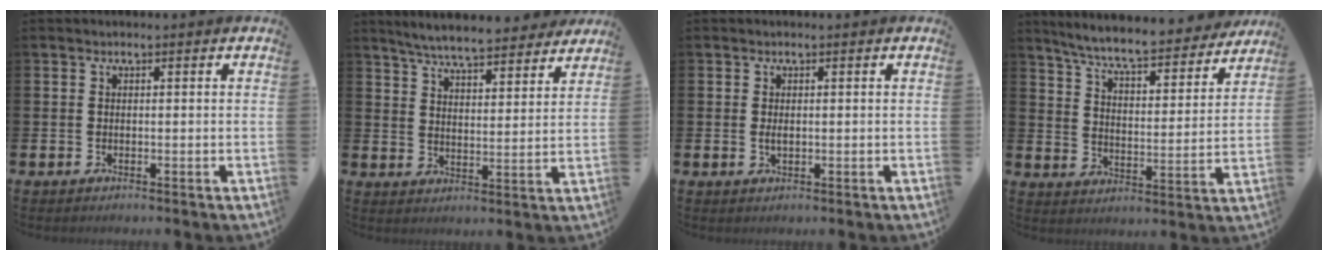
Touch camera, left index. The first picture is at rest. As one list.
[{"total": 6.4, "force": [6.1, 0.7, 1.5], "torque": [-0.049, -0.040, 0.108]}, {"total": 1.0, "force": [0.2, 0.4, 0.8], "torque": [-0.014, 0.002, 0.002]}, {"total": 7.7, "force": [7.2, 0.7, 2.8], "torque": [-0.088, -0.048, 0.123]}]